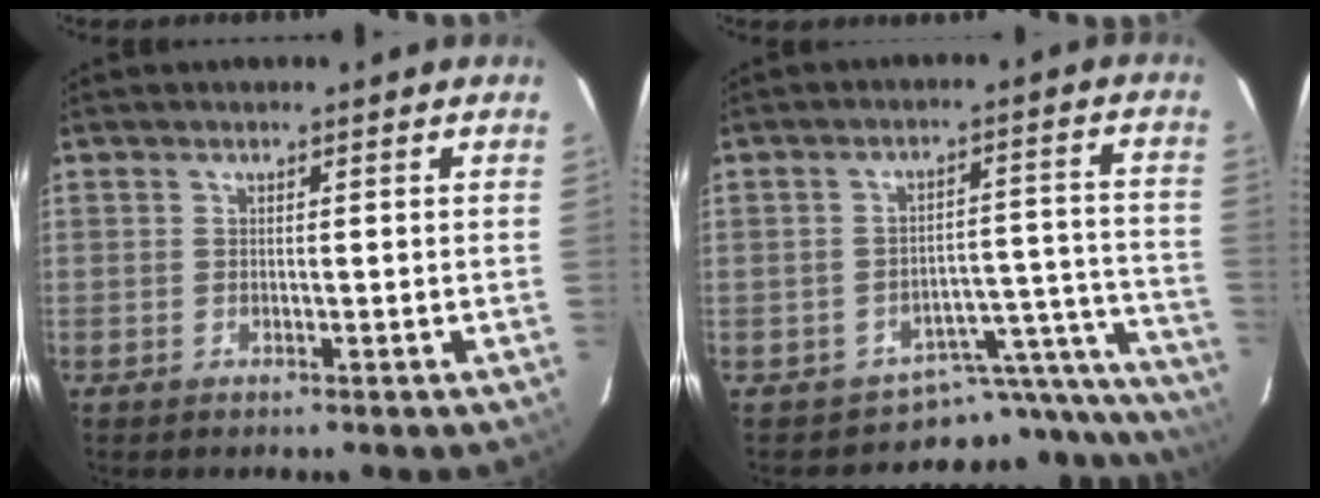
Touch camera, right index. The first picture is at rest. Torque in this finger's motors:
{"motor_torque": [-0.33, -0.22, -0.17, -0.08]}